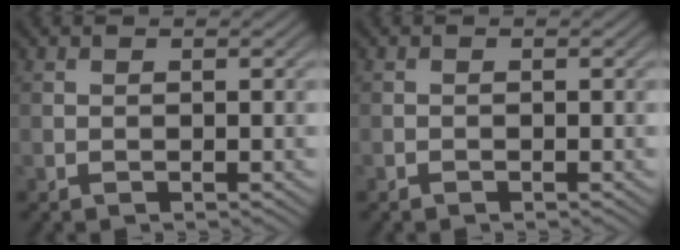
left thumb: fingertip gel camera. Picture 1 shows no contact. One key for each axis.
{"total": 0.0}